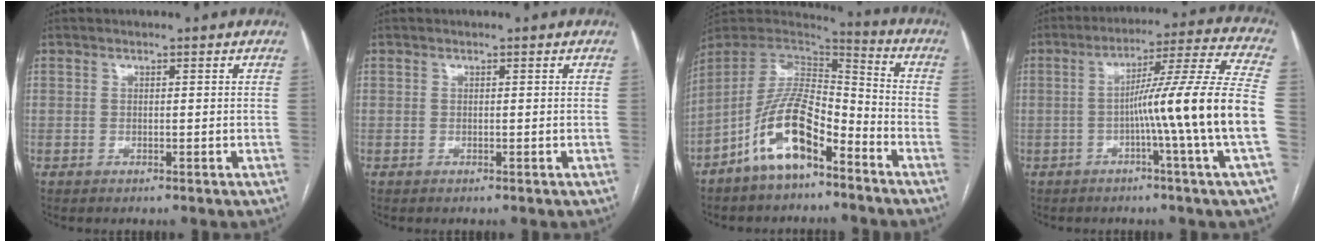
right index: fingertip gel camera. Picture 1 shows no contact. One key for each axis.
{"total": 0.0}
{"total": 12.9, "fx": -7.4, "fy": 4.7, "fz": 9.5, "tx": -0.187, "ty": 0.015, "tz": -0.136}
{"total": 16.2, "fx": -3.4, "fy": -2.9, "fz": 15.6, "tx": -0.229, "ty": 0.004, "tz": -0.063}